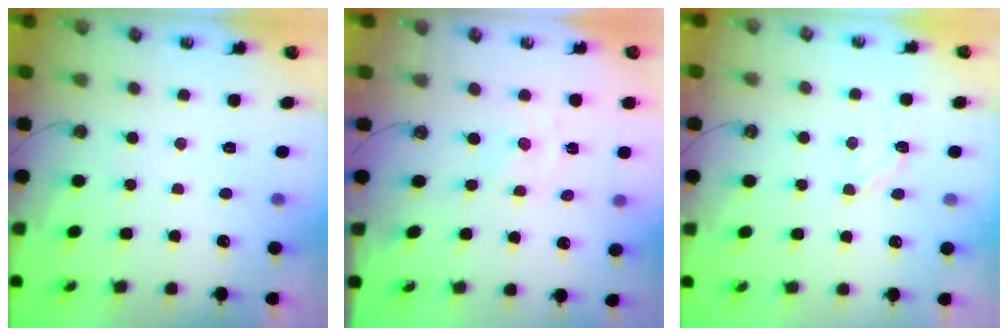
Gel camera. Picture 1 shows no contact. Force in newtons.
{"total": 0.0}
{"total": 3.0, "press": 2.9, "slide": 0.7}